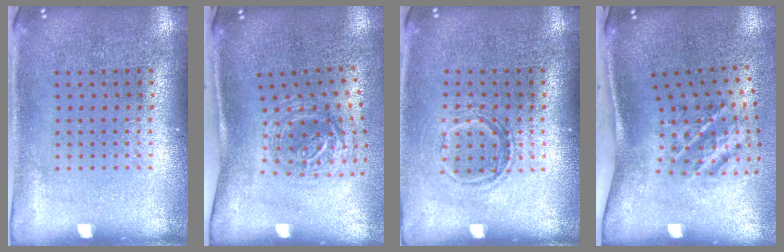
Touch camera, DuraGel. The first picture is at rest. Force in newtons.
{"total": 1.3, "press": 1.1, "slide": 0.7}
{"total": 1.1, "press": 1.0, "slide": 0.5}
{"total": 2.3, "press": 1.3, "slide": 1.9}